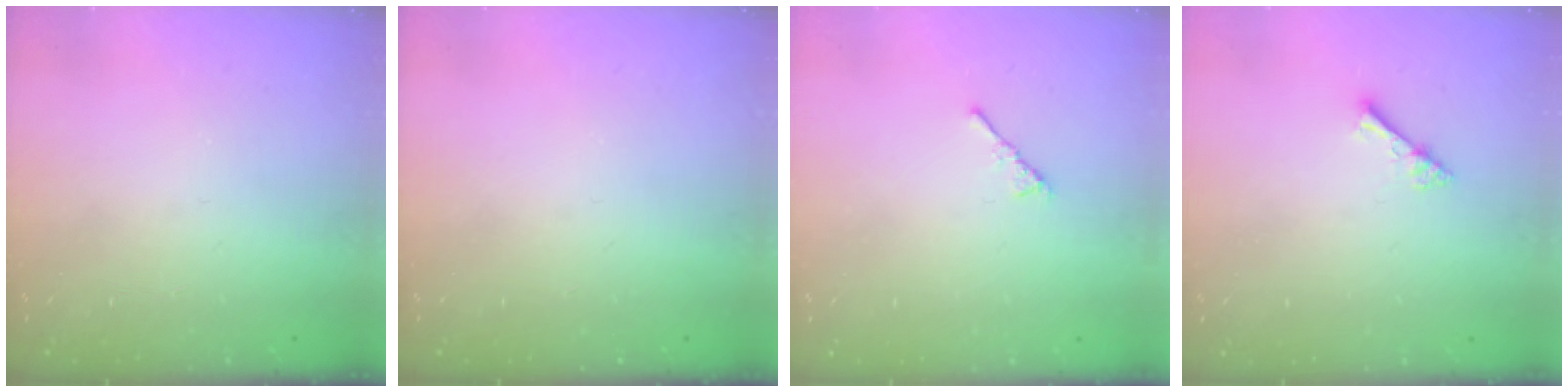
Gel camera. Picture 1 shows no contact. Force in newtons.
{"total": 0.0}
{"total": 2.9, "press": 2.8, "slide": 0.7}
{"total": 2.7, "press": 2.7, "slide": 0.2}